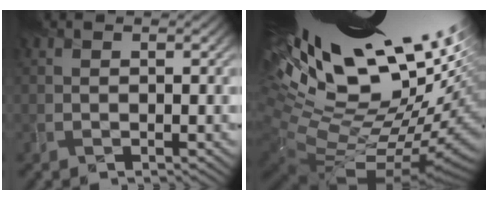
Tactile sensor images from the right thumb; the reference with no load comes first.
{"total": 20.1, "force": [6.3, 9.8, 16.4], "torque": [-0.316, -0.003, 0.164]}